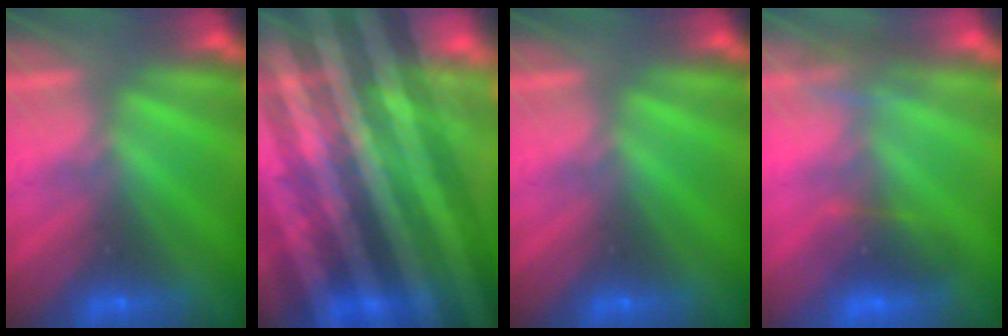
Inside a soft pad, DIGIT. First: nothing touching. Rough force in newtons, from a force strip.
{"total": 8.1}
{"total": 0.0}
{"total": 3.2}